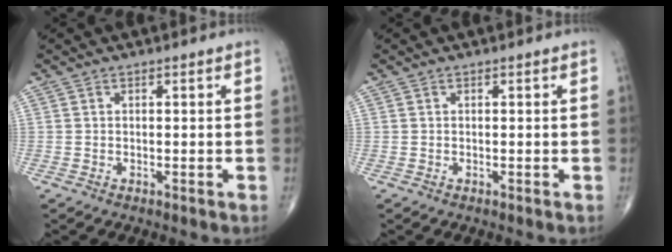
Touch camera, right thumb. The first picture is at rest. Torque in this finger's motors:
{"motor_torque": [0.05, -0.26, 0.23, -0.05, -0.03]}